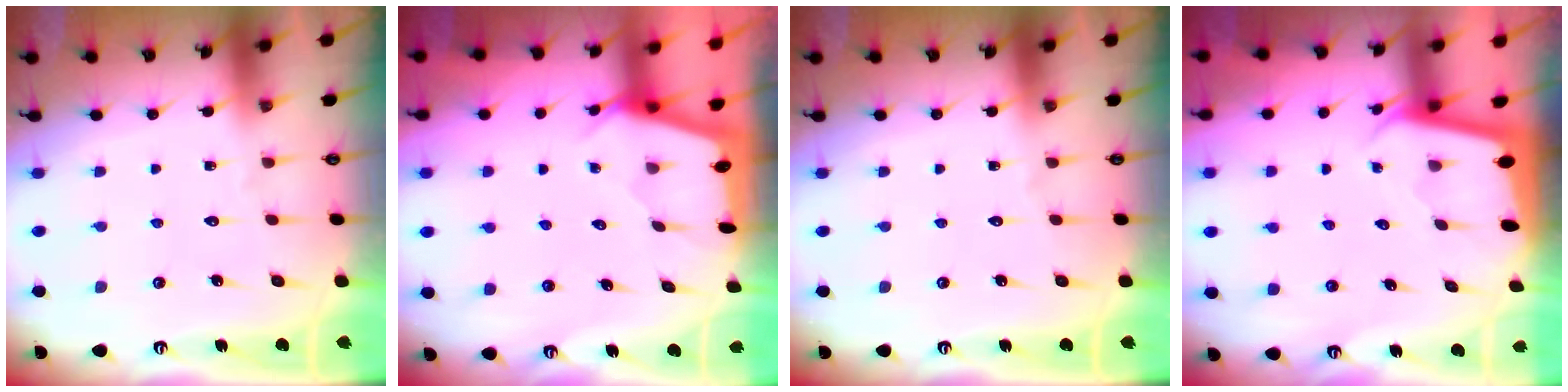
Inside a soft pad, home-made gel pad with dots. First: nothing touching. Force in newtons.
{"total": 2.2, "press": 2.2, "slide": 0.3}
{"total": 0.0}
{"total": 1.8, "press": 1.7, "slide": 0.1}